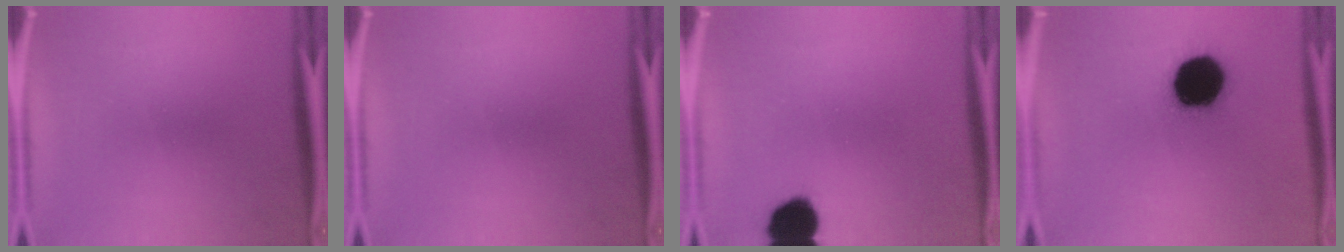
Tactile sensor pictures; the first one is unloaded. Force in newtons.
{"total": 0.0}
{"total": 10.6}
{"total": 19.7}